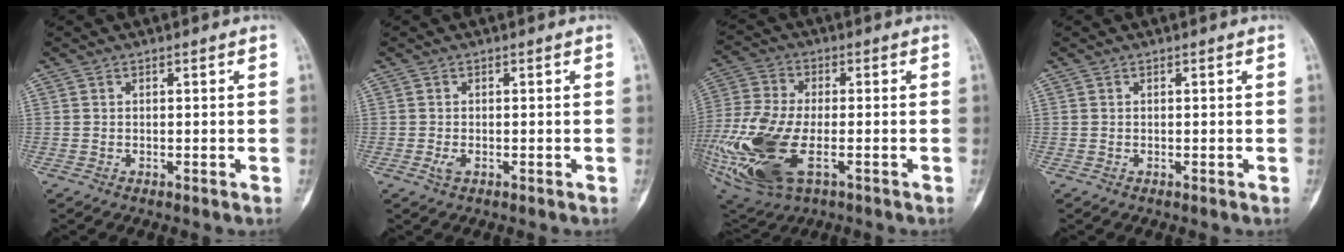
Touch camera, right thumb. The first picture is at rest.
{"total": 1.3, "force": [-0.4, 0.7, 1.0], "torque": [-0.026, -0.003, -0.008]}
{"total": 21.4, "force": [-6.0, 10.7, 17.6], "torque": [-0.434, -0.019, -0.100]}
{"total": 0.0}